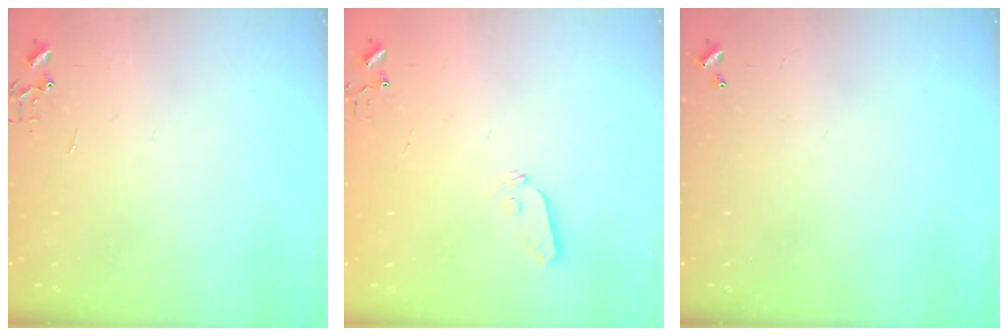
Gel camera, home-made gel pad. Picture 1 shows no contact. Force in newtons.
{"total": 3.6, "press": 3.6, "slide": 0.5}
{"total": 0.0}